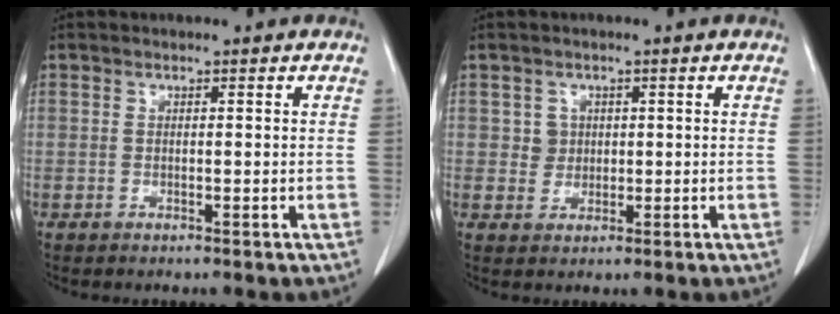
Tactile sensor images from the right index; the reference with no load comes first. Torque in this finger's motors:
{"motor_torque": [-0.10, 0.08, 0.01, 0.00]}